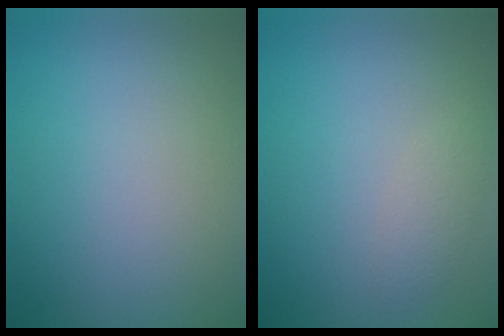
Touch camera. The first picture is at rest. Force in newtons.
{"total": 1.4, "press": 1.4, "slide": 0.1}